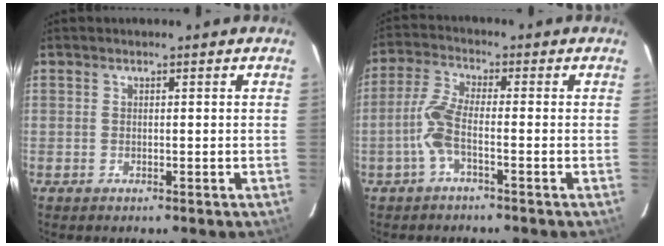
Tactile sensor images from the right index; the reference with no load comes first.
{"total": 5.7, "force": [-2.2, 1.0, 5.1], "torque": [-0.122, 0.007, -0.045]}